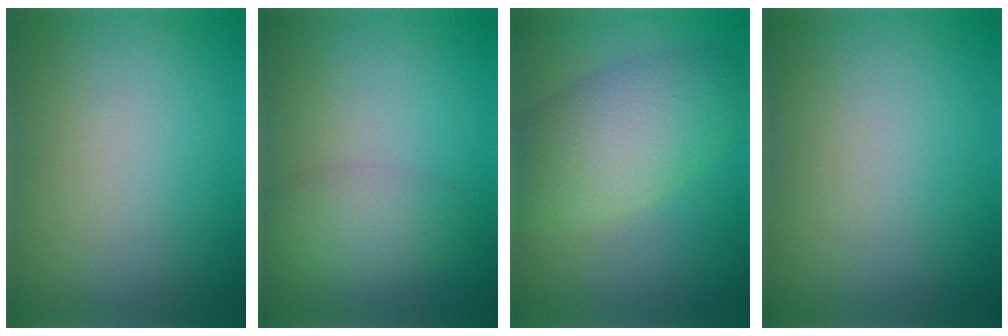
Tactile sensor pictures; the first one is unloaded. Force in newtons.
{"total": 1.8, "press": 1.8, "slide": 0.2}
{"total": 6.6, "press": 6.6, "slide": 0.4}
{"total": 0.0}